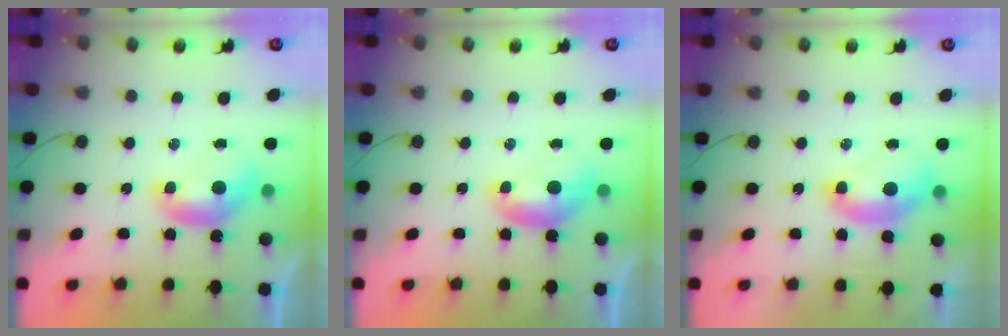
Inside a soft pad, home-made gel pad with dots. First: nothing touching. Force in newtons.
{"total": 0.0}
{"total": 2.5, "press": 2.5, "slide": 0.6}